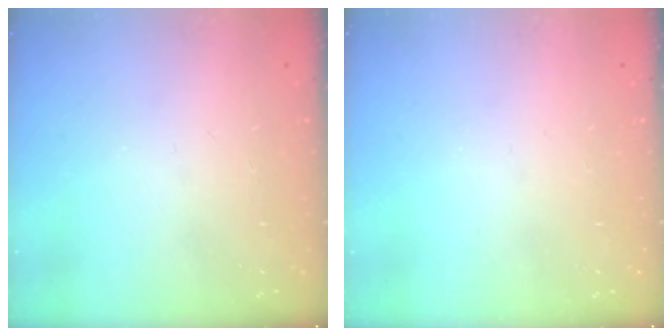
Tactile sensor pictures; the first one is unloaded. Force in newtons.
{"total": 0.0}